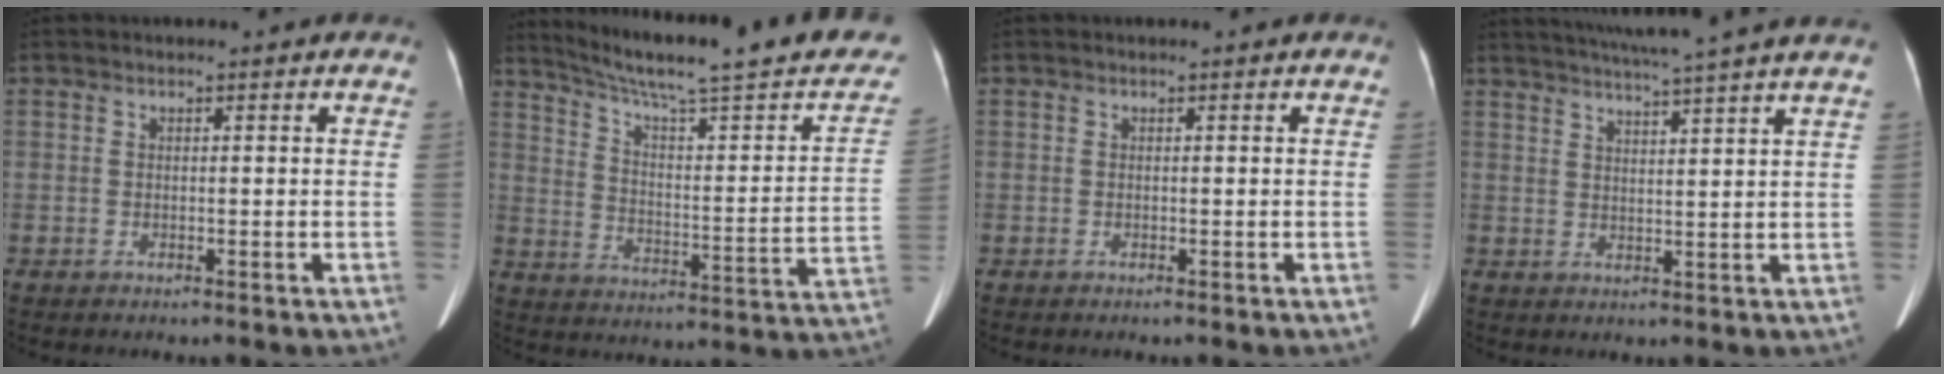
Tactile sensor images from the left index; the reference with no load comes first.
{"total": 25.5, "force": [21.6, 2.3, 13.3], "torque": [-0.199, -0.037, 0.286]}
{"total": 0.0}
{"total": 12.7, "force": [11.1, -1.8, 6.0], "torque": [-0.103, -0.002, 0.144]}